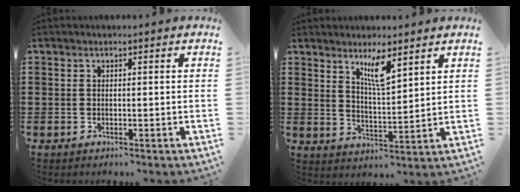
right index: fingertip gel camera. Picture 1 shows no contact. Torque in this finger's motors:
{"motor_torque": [0.71, 0.68, 0.17, 0.10]}